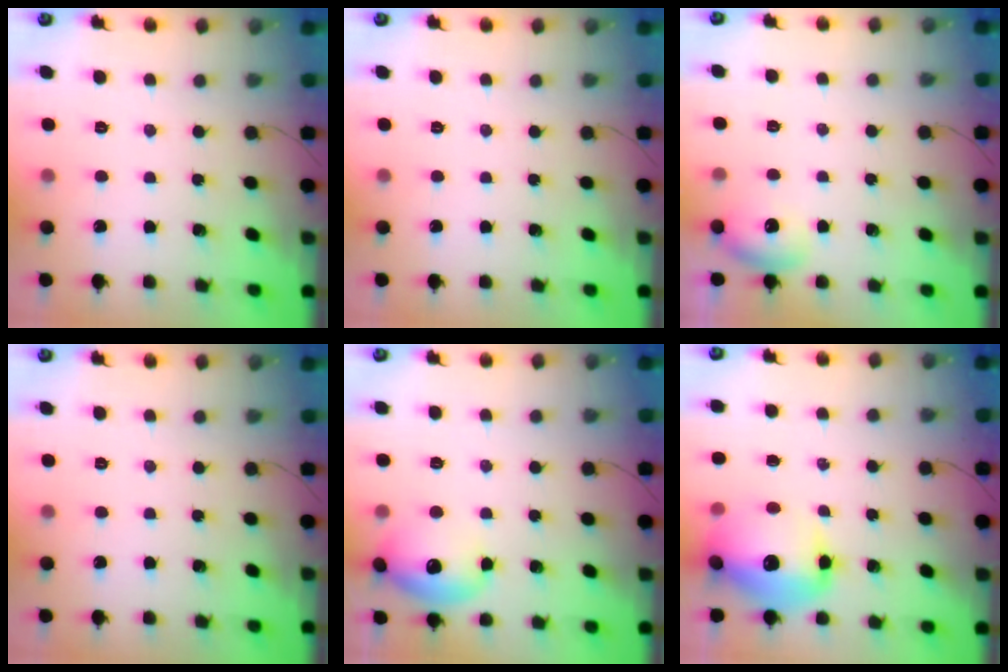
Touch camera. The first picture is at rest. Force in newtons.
{"total": 0.0}
{"total": 9.9, "press": 8.4, "slide": 5.2}
{"total": 0.0}
{"total": 16.8, "press": 13.5, "slide": 10.0}
{"total": 15.6, "press": 15.0, "slide": 4.2}